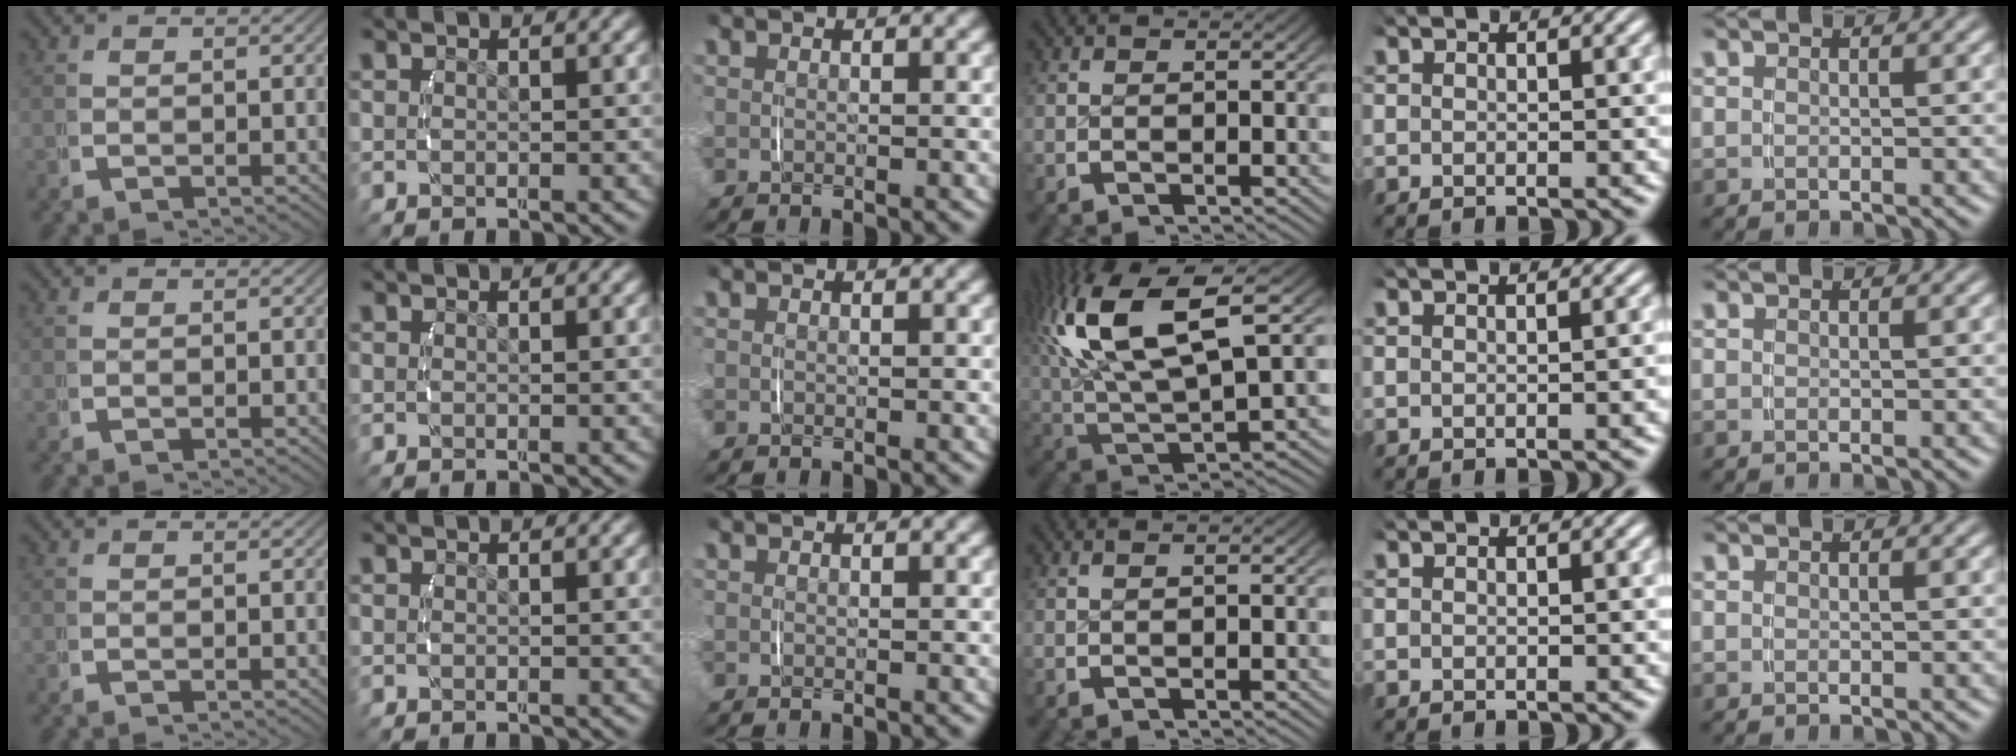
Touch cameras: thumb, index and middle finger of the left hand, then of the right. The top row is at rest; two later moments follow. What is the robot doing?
{"motion": "lift_and_place", "object": "string"}